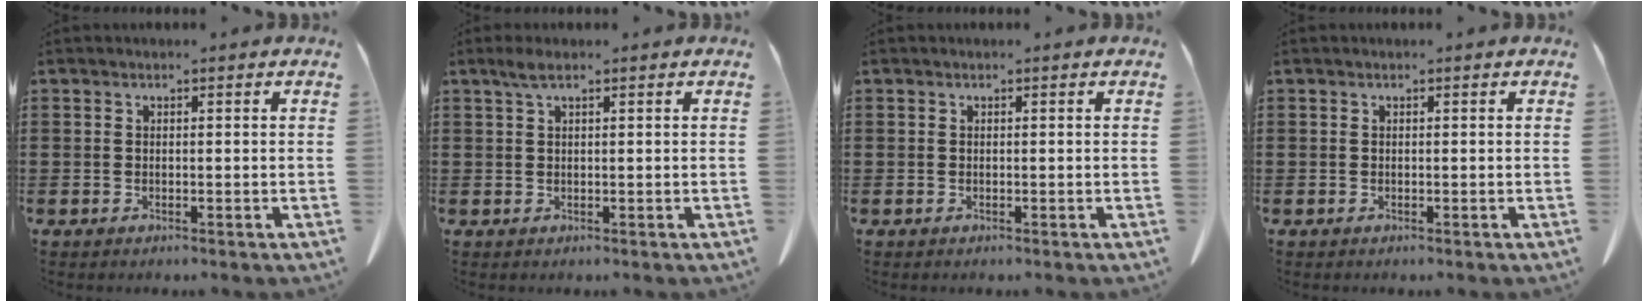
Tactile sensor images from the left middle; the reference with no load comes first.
{"total": 1.9, "force": [1.0, 0.4, 1.6], "torque": [-0.033, 0.004, 0.018]}
{"total": 0.0}
{"total": 0.0}